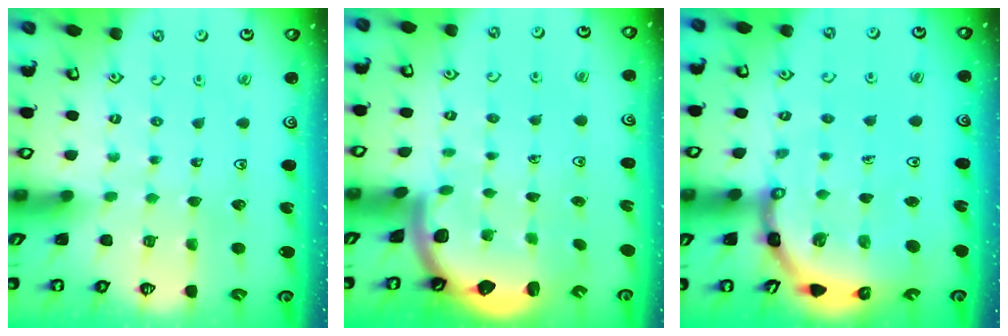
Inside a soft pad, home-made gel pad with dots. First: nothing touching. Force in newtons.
{"total": 2.4, "press": 2.3, "slide": 0.4}
{"total": 7.3, "press": 7.3, "slide": 0.5}